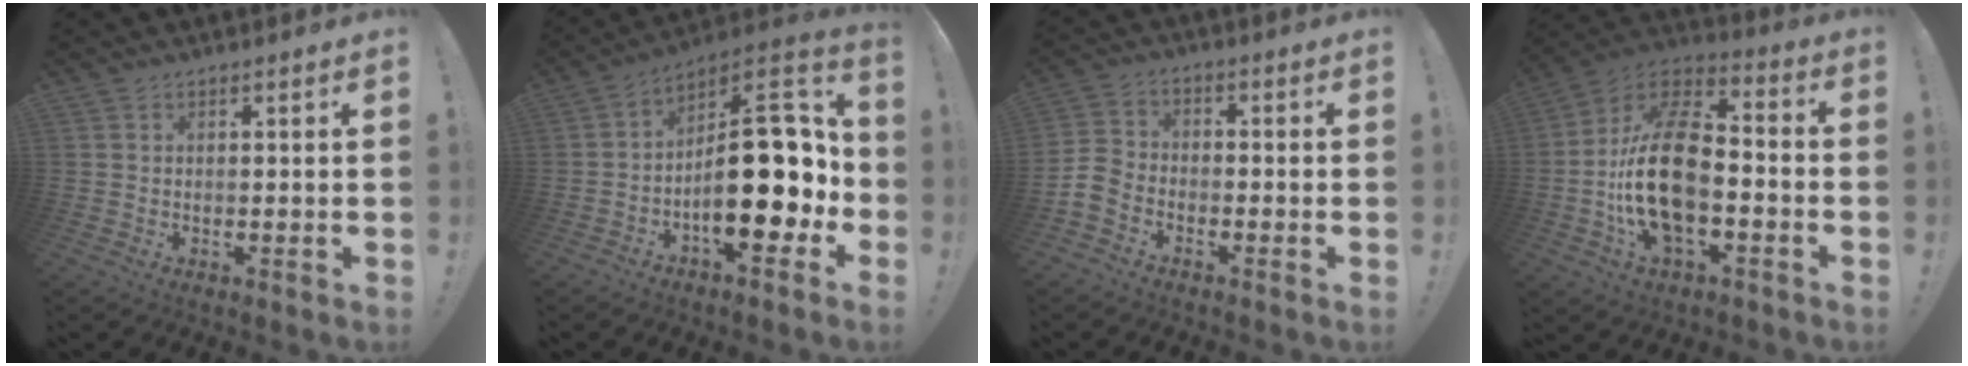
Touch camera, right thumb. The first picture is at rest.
{"total": 23.8, "force": [-3.5, 10.6, 21.0], "torque": [-0.301, 0.016, -0.044]}
{"total": 6.6, "force": [-4.3, 4.2, 2.7], "torque": [-0.057, 0.024, -0.079]}
{"total": 22.2, "force": [-3.7, 12.4, 18.0], "torque": [-0.342, 0.028, -0.058]}